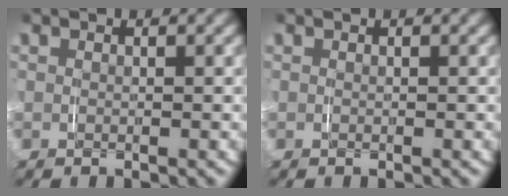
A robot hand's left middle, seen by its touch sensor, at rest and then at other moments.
{"total": 0.0}